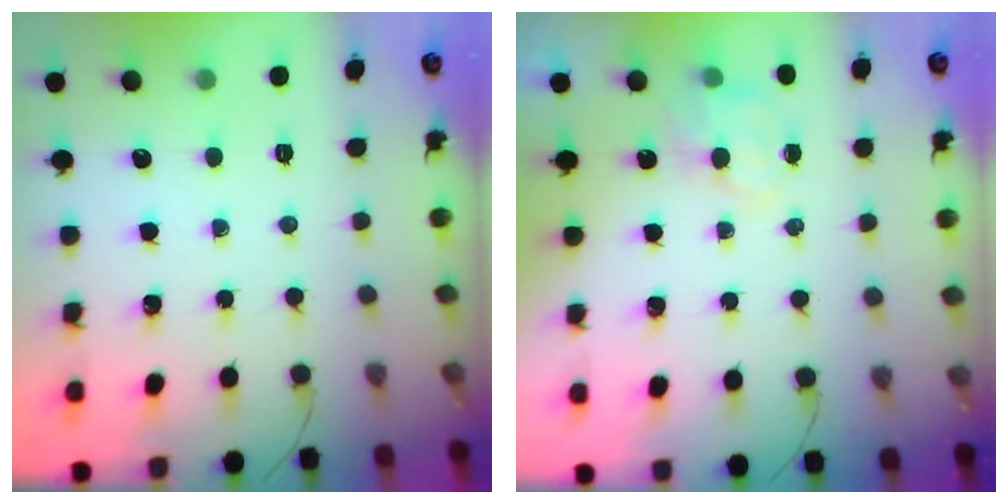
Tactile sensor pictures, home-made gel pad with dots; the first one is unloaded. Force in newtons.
{"total": 5.6, "press": 5.5, "slide": 0.5}